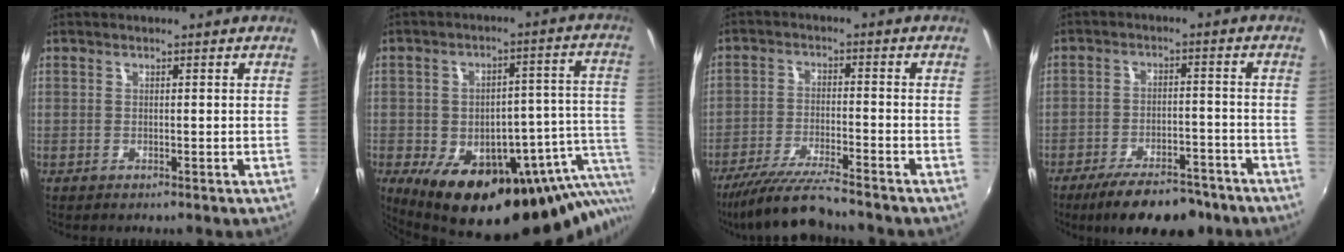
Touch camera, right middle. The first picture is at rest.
{"total": 25.7, "force": [-12.7, 12.5, 18.5], "torque": [-0.256, -0.028, -0.151]}
{"total": 10.3, "force": [-9.3, -0.5, 4.5], "torque": [-0.105, -0.015, -0.168]}
{"total": 12.9, "force": [-10.1, 4.4, 6.7], "torque": [-0.132, -0.011, -0.149]}